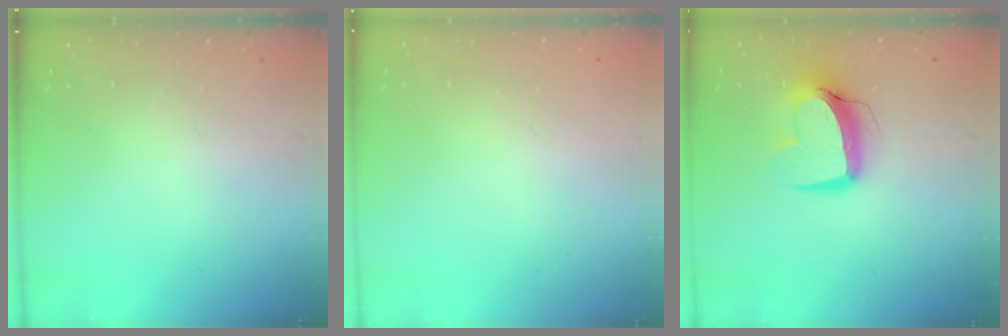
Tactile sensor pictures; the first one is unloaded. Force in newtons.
{"total": 0.5, "press": 0.5, "slide": 0.1}
{"total": 12.3, "press": 12.2, "slide": 1.3}